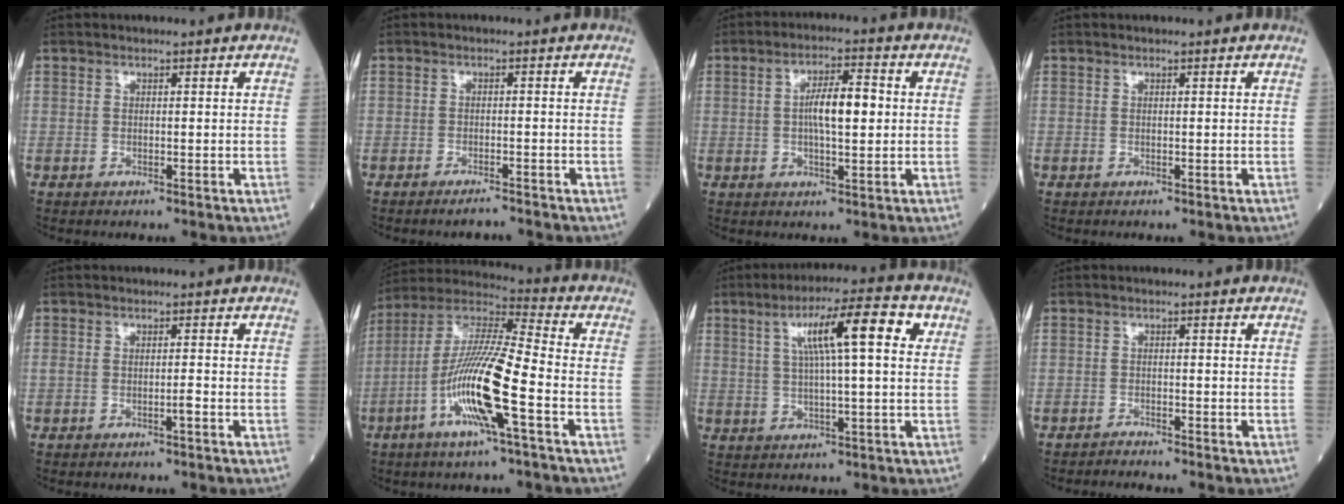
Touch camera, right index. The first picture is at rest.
{"total": 2.3, "force": [-2.2, 0.2, 0.6], "torque": [-0.013, -0.004, -0.032]}
{"total": 6.7, "force": [0.5, 1.6, 6.5], "torque": [-0.117, 0.012, 0.006]}
{"total": 0.0}
{"total": 1.1, "force": [-0.5, 0.0, 1.0], "torque": [-0.017, 0.007, -0.005]}
{"total": 15.0, "force": [-5.0, 0.6, 14.1], "torque": [-0.286, -0.002, -0.098]}
{"total": 11.1, "force": [3.6, 1.2, 10.4], "torque": [-0.169, 0.024, 0.054]}
{"total": 1.5, "force": [-1.4, -0.4, -0.3], "torque": [0.004, -0.004, -0.025]}